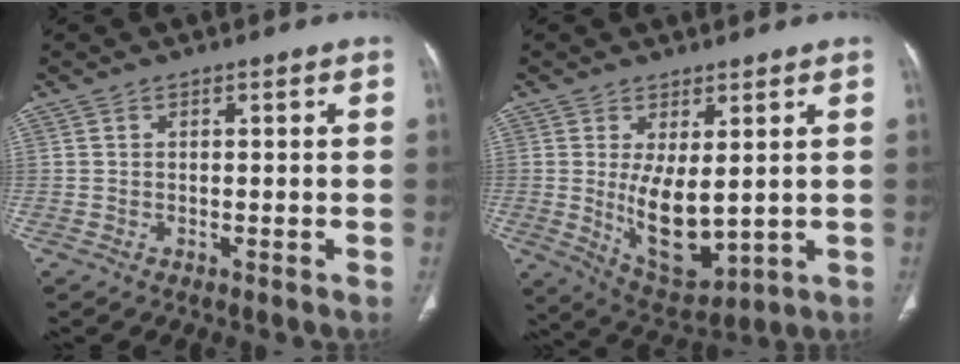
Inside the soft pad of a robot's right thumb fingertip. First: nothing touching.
{"total": 10.3, "force": [0.5, 4.8, 9.1], "torque": [-0.137, -0.030, 0.034]}